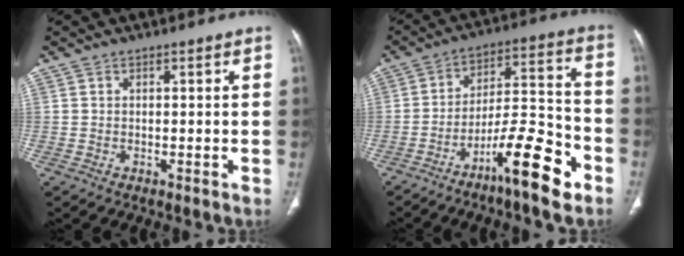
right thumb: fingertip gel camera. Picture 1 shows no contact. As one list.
[{"total": 15.3, "force": [-8.7, 3.3, 12.1], "torque": [-0.189, 0.068, -0.140]}]